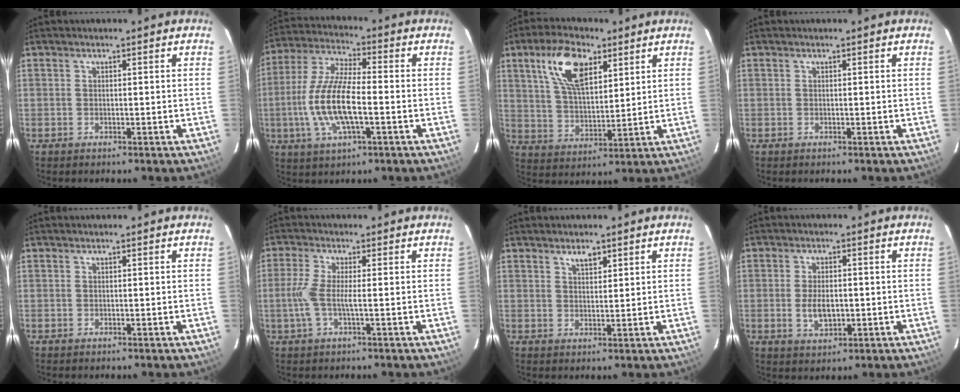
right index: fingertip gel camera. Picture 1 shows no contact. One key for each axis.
{"total": 13.6, "fx": -2.9, "fy": 4.3, "fz": 12.5, "tx": -0.263, "ty": -0.004, "tz": -0.058}
{"total": 12.4, "fx": 6.1, "fy": 5.7, "fz": 9.1, "tx": -0.171, "ty": 0.020, "tz": 0.119}
{"total": 0.0}
{"total": 0.0}
{"total": 4.8, "fx": -0.9, "fy": 0.3, "fz": 4.7, "tx": -0.114, "ty": -0.001, "tz": -0.019}
{"total": 2.5, "fx": 1.8, "fy": 1.0, "fz": 1.4, "tx": -0.021, "ty": 0.004, "tz": 0.032}
{"total": 5.1, "fx": -0.8, "fy": 2.9, "fz": 4.1, "tx": -0.082, "ty": -0.006, "tz": -0.009}